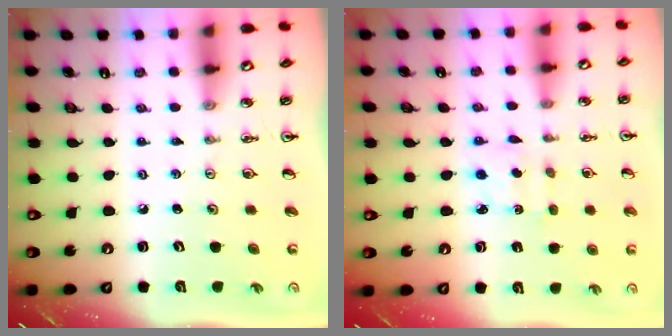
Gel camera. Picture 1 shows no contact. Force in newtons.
{"total": 1.9, "press": 1.7, "slide": 0.8}